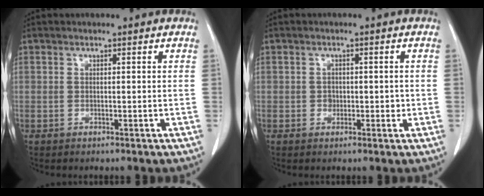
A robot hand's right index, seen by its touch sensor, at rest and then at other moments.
{"total": 1.9, "force": [-0.2, 1.6, 1.0], "torque": [-0.012, 0.004, -0.002]}